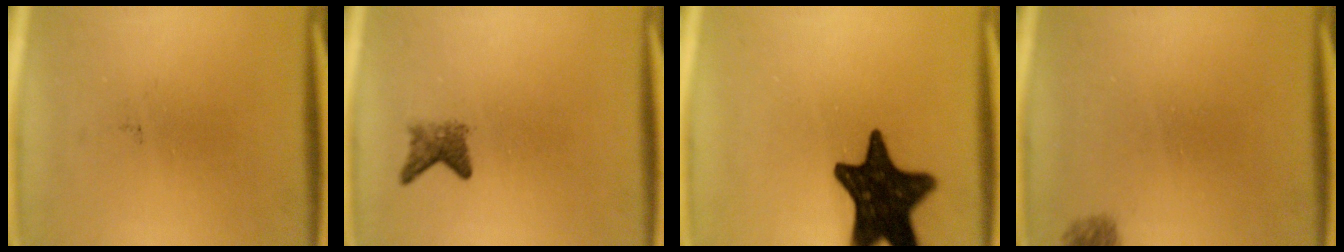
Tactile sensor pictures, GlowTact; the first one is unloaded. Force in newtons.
{"total": 2.3}
{"total": 18.2}
{"total": 1.4}